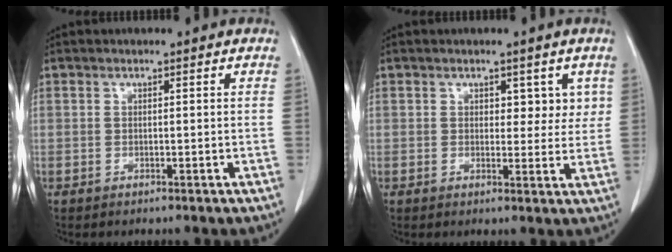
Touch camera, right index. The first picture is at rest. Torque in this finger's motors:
{"motor_torque": [0.02, 0.00, 0.03, -0.01]}